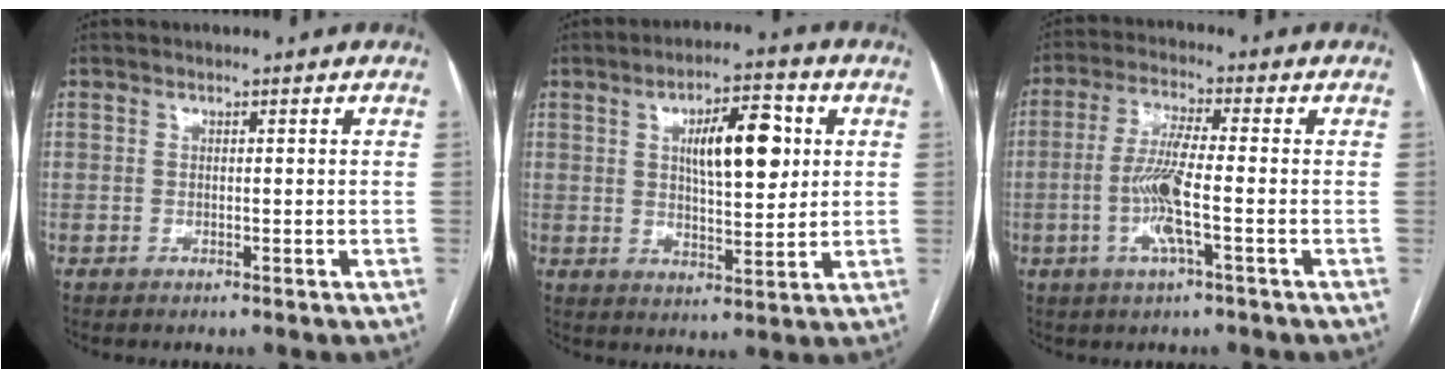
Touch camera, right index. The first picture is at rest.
{"total": 10.5, "force": [2.7, 3.4, 9.5], "torque": [-0.150, 0.014, 0.047]}
{"total": 7.7, "force": [-1.8, 0.2, 7.5], "torque": [-0.156, -0.002, -0.037]}